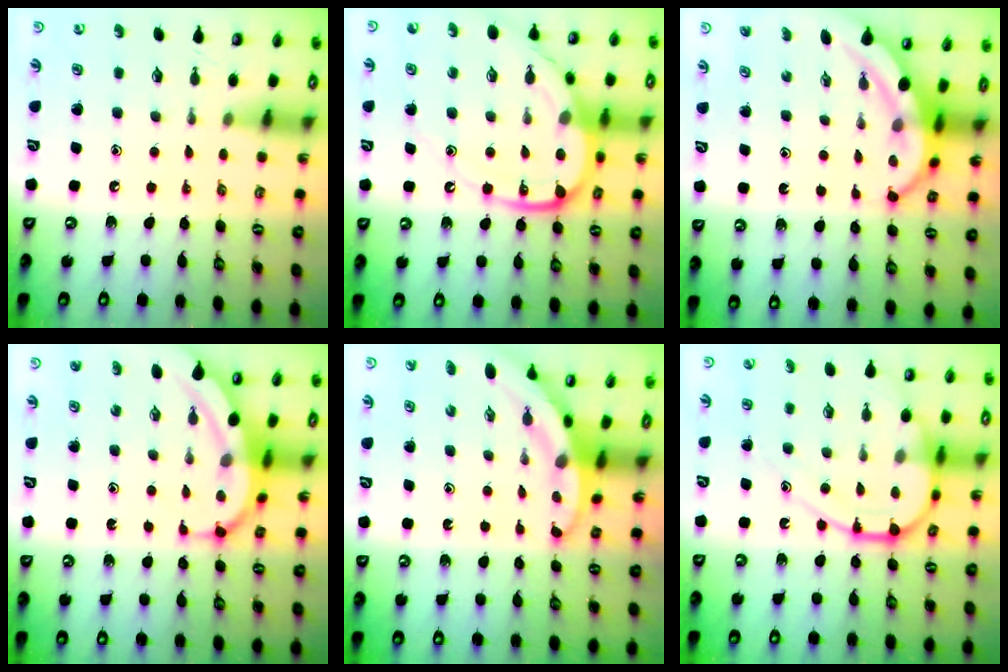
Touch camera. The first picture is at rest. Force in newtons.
{"total": 14.3, "press": 14.3, "slide": 1.2}
{"total": 7.4, "press": 7.3, "slide": 0.8}
{"total": 6.7, "press": 6.6, "slide": 0.8}
{"total": 3.9, "press": 3.9, "slide": 0.1}
{"total": 13.6, "press": 13.5, "slide": 1.5}